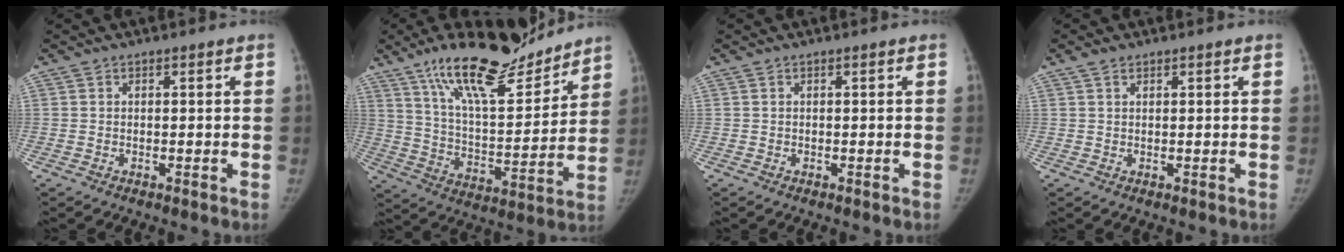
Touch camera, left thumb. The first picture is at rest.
{"total": 20.9, "force": [16.1, 6.0, 11.9], "torque": [-0.156, -0.084, 0.274]}
{"total": 0.0}
{"total": 1.5, "force": [1.0, 0.8, 0.6], "torque": [-0.008, 0.006, 0.019]}